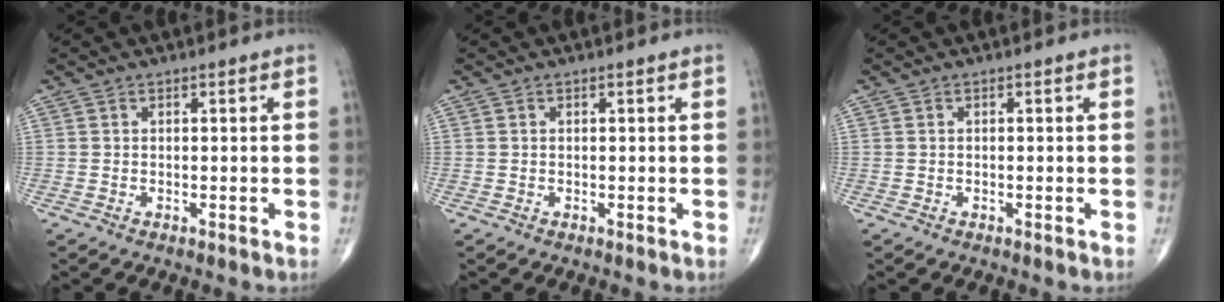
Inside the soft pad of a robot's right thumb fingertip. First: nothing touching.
{"total": 0.0}
{"total": 0.0}